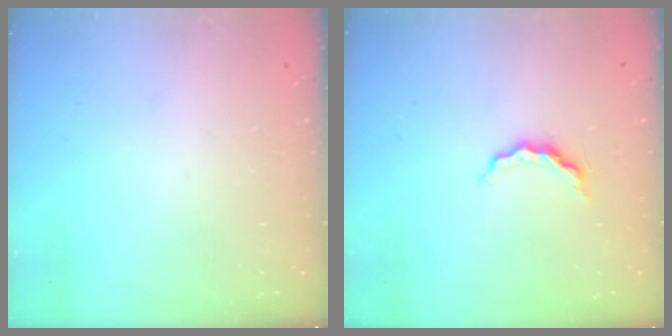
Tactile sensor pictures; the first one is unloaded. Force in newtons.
{"total": 5.4, "press": 5.3, "slide": 0.7}